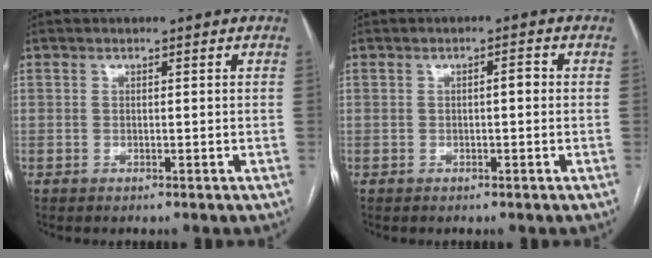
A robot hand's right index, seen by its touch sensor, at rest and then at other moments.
{"total": 1.5, "force": [0.0, 0.4, 1.5], "torque": [-0.020, 0.005, 0.000]}